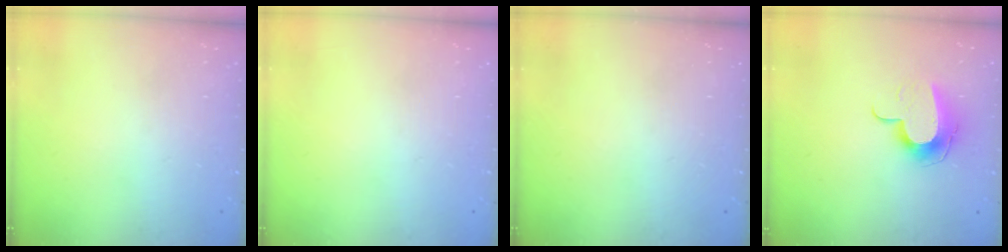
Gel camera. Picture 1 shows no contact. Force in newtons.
{"total": 0.0}
{"total": 0.0}
{"total": 10.5, "press": 10.5, "slide": 0.5}